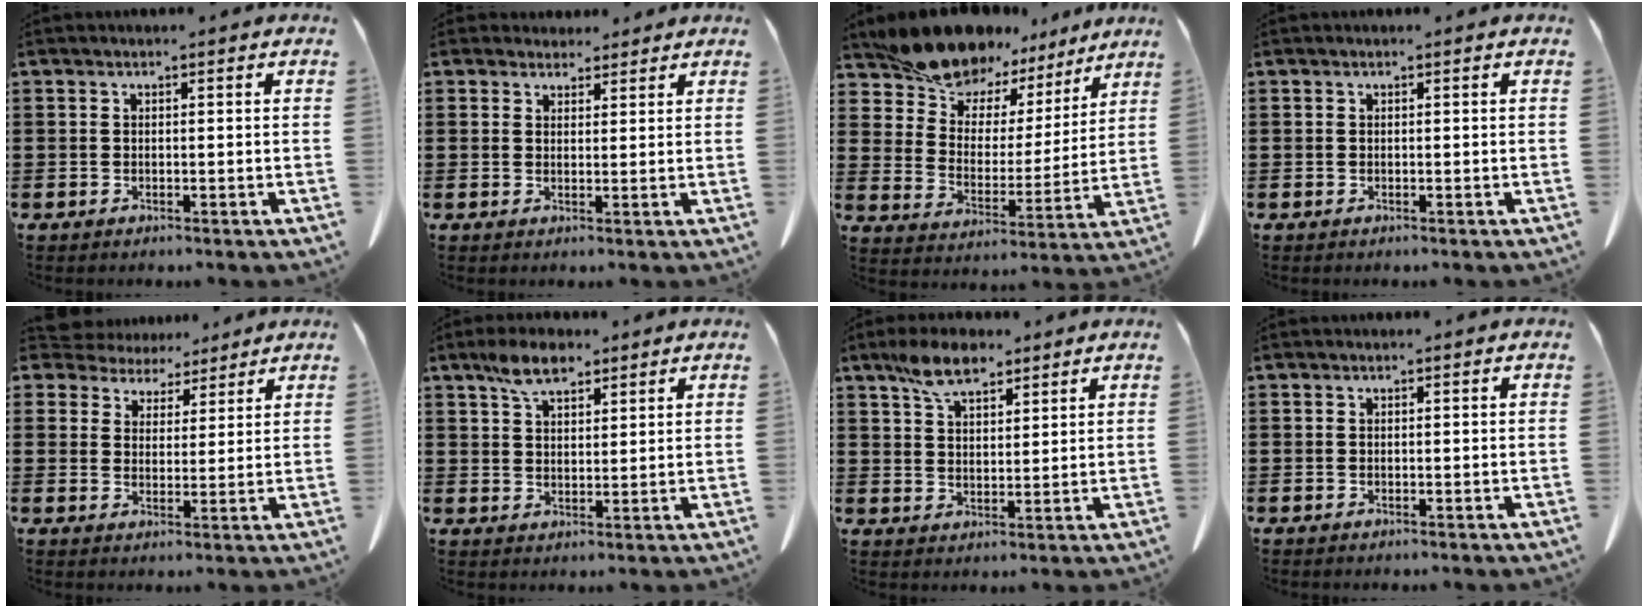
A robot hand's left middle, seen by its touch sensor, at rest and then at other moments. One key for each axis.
{"total": 3.1, "fx": 2.8, "fy": 1.4, "fz": 0.3, "tx": -0.006, "ty": -0.004, "tz": 0.052}
{"total": 11.5, "fx": 10.7, "fy": 3.9, "fz": 1.6, "tx": -0.075, "ty": -0.079, "tz": 0.198}
{"total": 0.0}
{"total": 4.9, "fx": 4.4, "fy": 2.1, "fz": -0.1, "tx": -0.026, "ty": -0.014, "tz": 0.082}
{"total": 5.7, "fx": 4.0, "fy": 2.6, "fz": 3.2, "tx": -0.074, "ty": 0.007, "tz": 0.074}
{"total": 6.9, "fx": 5.0, "fy": 3.0, "fz": 3.6, "tx": -0.077, "ty": 0.000, "tz": 0.093}
{"total": 0.0}